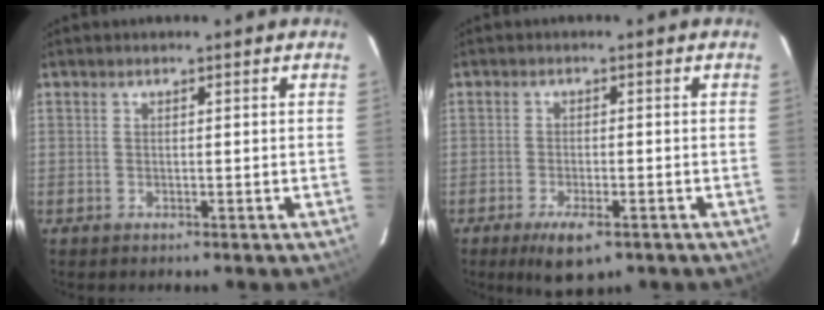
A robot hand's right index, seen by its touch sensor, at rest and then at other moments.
{"total": 6.1, "force": [-3.8, 2.1, 4.3], "torque": [-0.091, -0.017, -0.062]}